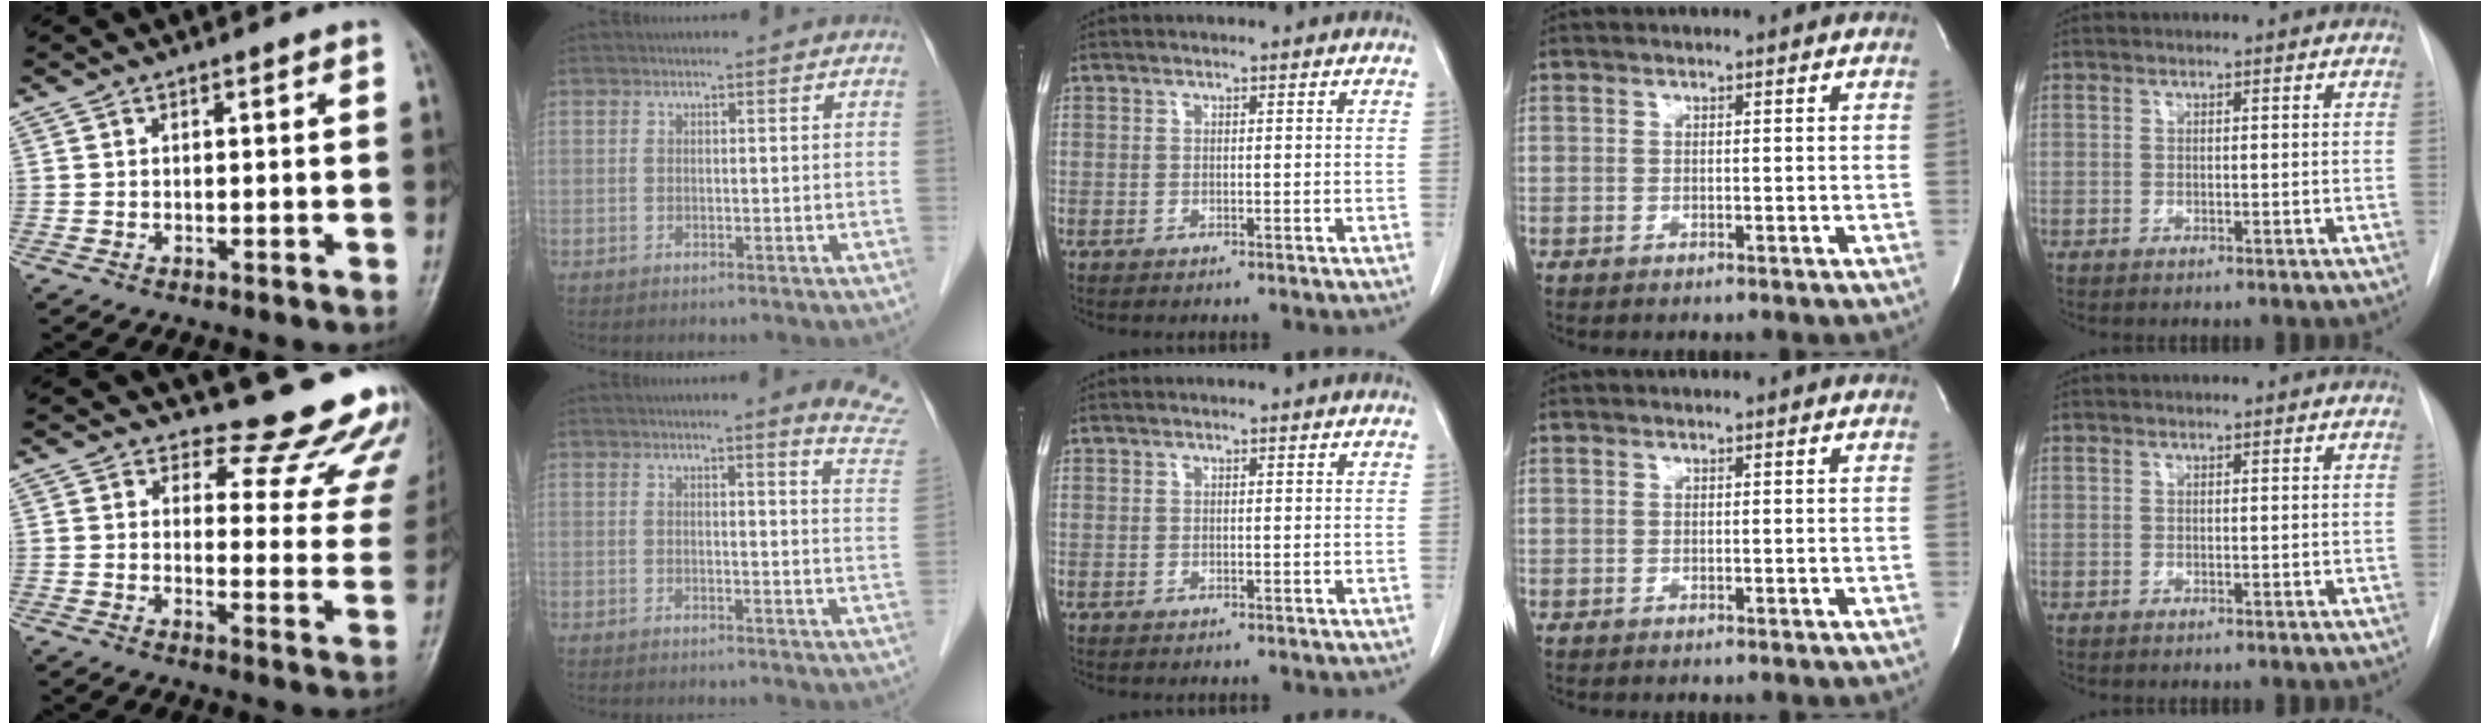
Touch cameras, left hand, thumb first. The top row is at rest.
{"thumb": {"total": 14.9, "force": [14.1, 4.3, 2.0], "torque": [0.029, -0.148, 0.141]}, "index": {"total": 7.9, "force": [7.3, -0.2, 2.8], "torque": [-0.015, -0.050, 0.051]}}